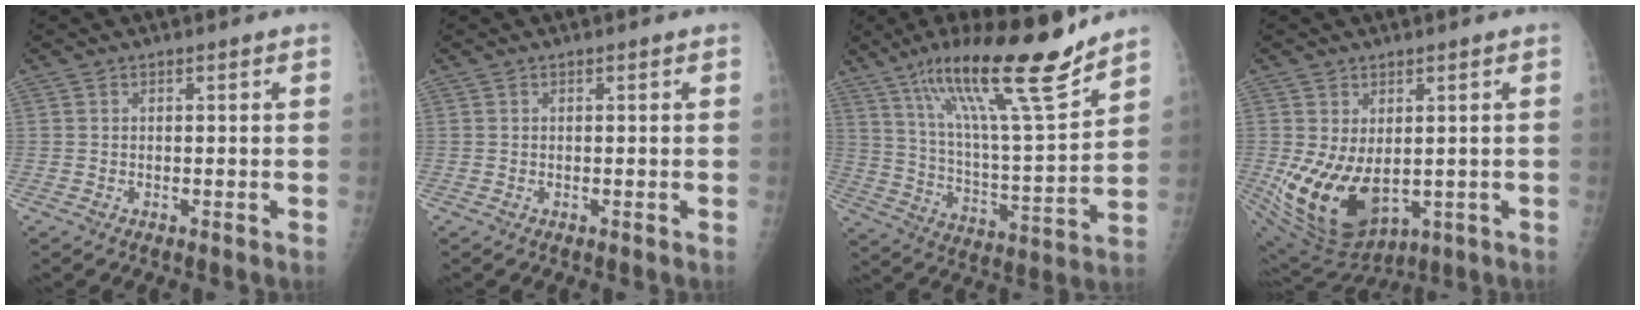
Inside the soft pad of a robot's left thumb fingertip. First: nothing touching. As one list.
[{"total": 0.0}, {"total": 22.2, "force": [15.6, 3.0, 15.5], "torque": [-0.240, -0.071, 0.268]}, {"total": 14.5, "force": [-1.0, 9.2, 11.1], "torque": [-0.194, -0.019, 0.016]}]